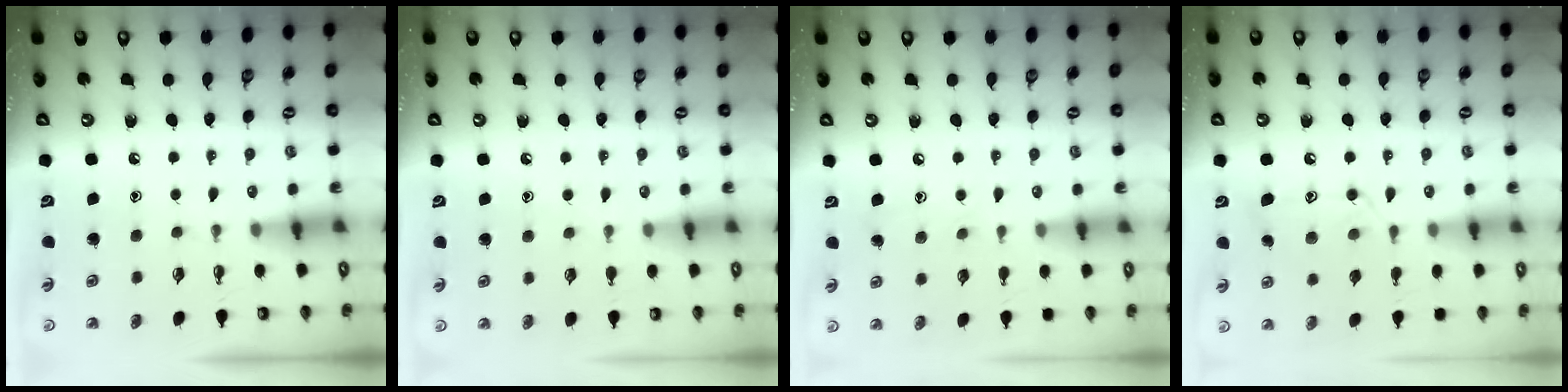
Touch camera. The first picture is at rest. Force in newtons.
{"total": 4.8, "press": 4.7, "slide": 0.5}
{"total": 6.3, "press": 6.3, "slide": 0.5}
{"total": 13.5, "press": 13.5, "slide": 0.8}